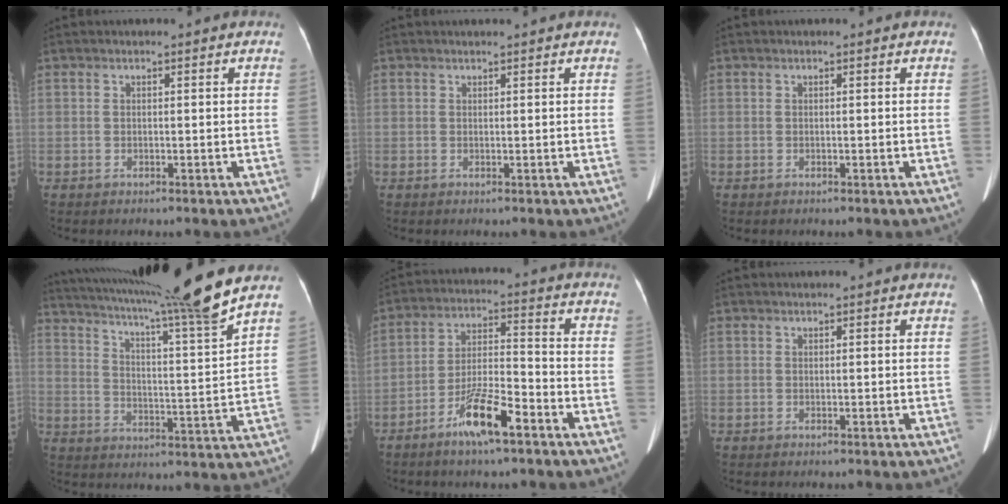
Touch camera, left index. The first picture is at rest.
{"total": 0.7, "force": [0.6, 0.0, 0.3], "torque": [-0.003, 0.010, 0.010]}
{"total": 0.0}
{"total": 17.5, "force": [14.8, -2.7, 9.0], "torque": [-0.156, -0.037, 0.217]}
{"total": 9.3, "force": [-6.0, 1.4, 7.0], "torque": [-0.140, -0.003, -0.110]}
{"total": 0.0}